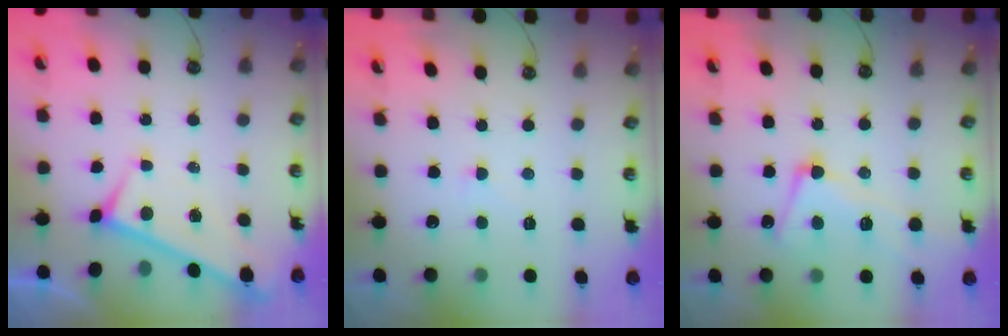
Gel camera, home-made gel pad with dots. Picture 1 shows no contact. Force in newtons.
{"total": 3.7, "press": 3.7, "slide": 0.5}
{"total": 5.5, "press": 5.2, "slide": 1.5}